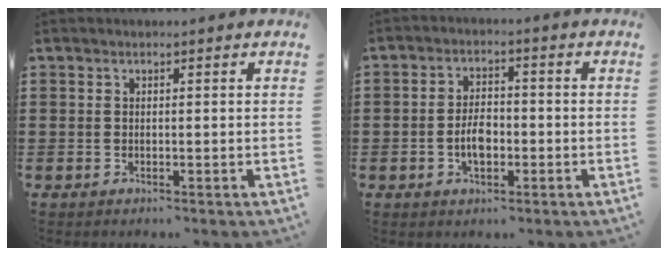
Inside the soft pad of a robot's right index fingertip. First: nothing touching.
{"total": 4.3, "force": [-1.1, 2.4, 3.4], "torque": [-0.060, 0.002, -0.024]}